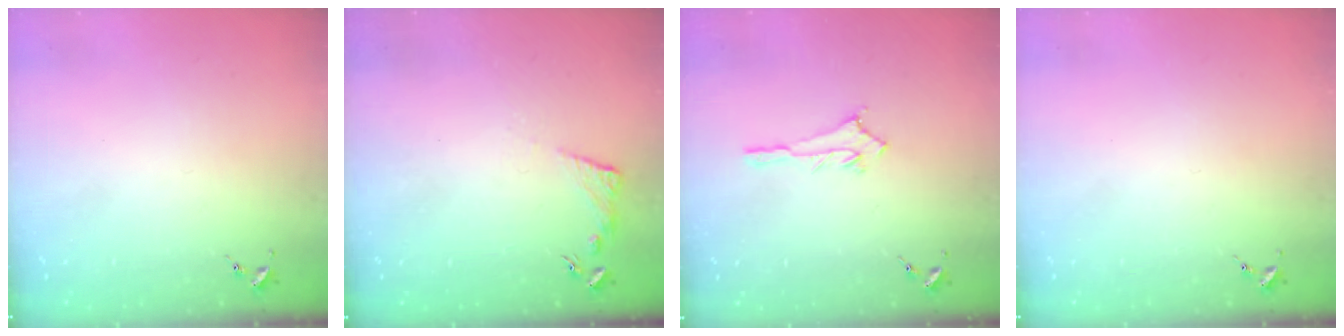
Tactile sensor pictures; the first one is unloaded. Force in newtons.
{"total": 6.0, "press": 6.0, "slide": 0.4}
{"total": 2.9, "press": 2.8, "slide": 0.4}
{"total": 0.0}